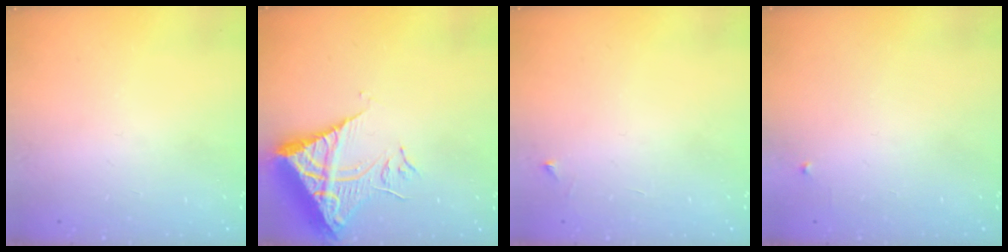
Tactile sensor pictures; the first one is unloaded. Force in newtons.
{"total": 11.6, "press": 11.5, "slide": 1.1}
{"total": 2.5, "press": 2.5, "slide": 0.3}
{"total": 2.4, "press": 2.3, "slide": 0.4}